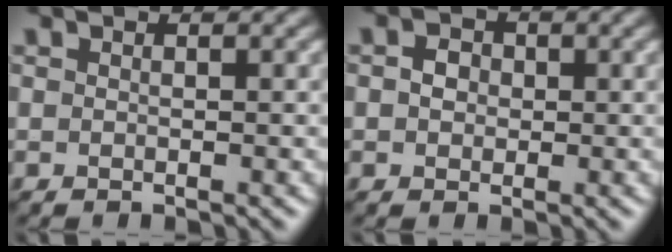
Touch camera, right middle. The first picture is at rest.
{"total": 1.7, "force": [0.1, 1.5, 0.8], "torque": [-0.014, 0.001, -0.004]}